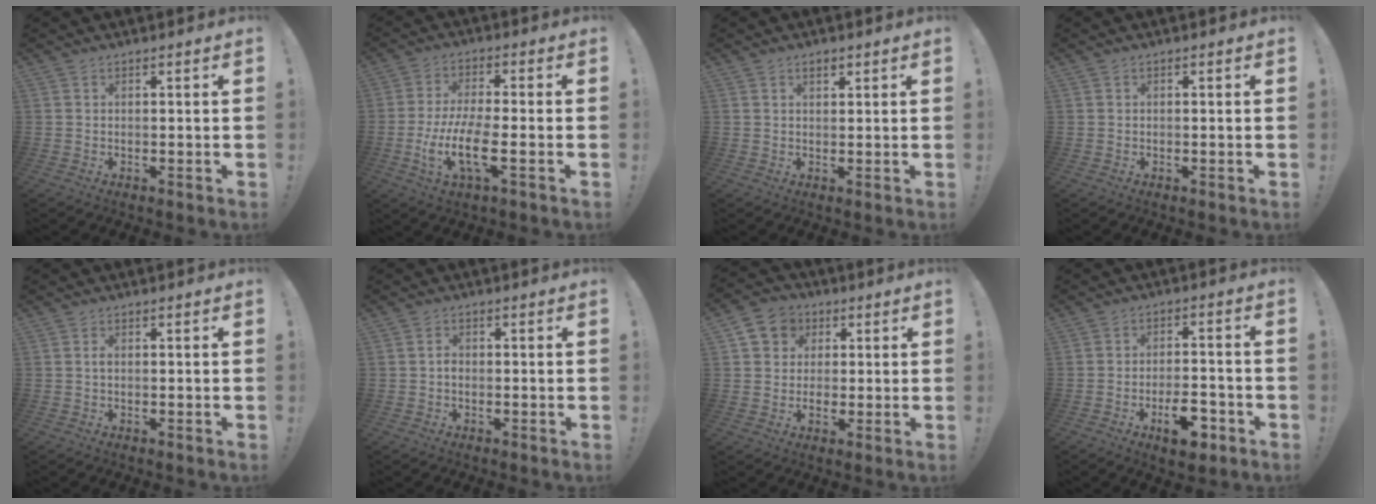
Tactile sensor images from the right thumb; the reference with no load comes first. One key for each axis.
{"total": 13.0, "fx": -3.5, "fy": 3.8, "fz": 11.9, "tx": -0.240, "ty": -0.007, "tz": -0.061}
{"total": 2.0, "fx": 1.3, "fy": 1.0, "fz": 1.1, "tx": -0.015, "ty": -0.004, "tz": 0.023}
{"total": 0.0}
{"total": 0.7, "fx": -0.2, "fy": 0.3, "fz": 0.6, "tx": -0.012, "ty": 0.002, "tz": -0.004}
{"total": 1.5, "fx": -0.6, "fy": 1.0, "fz": 0.9, "tx": -0.019, "ty": 0.006, "tz": -0.011}
{"total": 9.0, "fx": 2.3, "fy": 8.1, "fz": 3.2, "tx": -0.044, "ty": 0.003, "tz": 0.050}
{"total": 9.8, "fx": -5.1, "fy": 4.4, "fz": 7.1, "tx": -0.094, "ty": 0.026, "tz": -0.086}